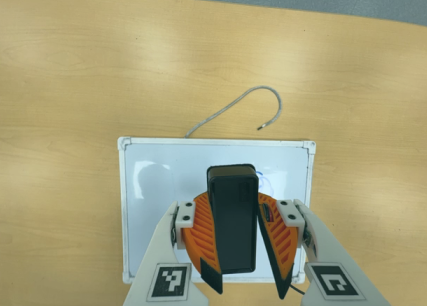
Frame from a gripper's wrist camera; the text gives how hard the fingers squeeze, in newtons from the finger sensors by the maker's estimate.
{"total": 10.2, "left": 10.3, "right": 10.1}